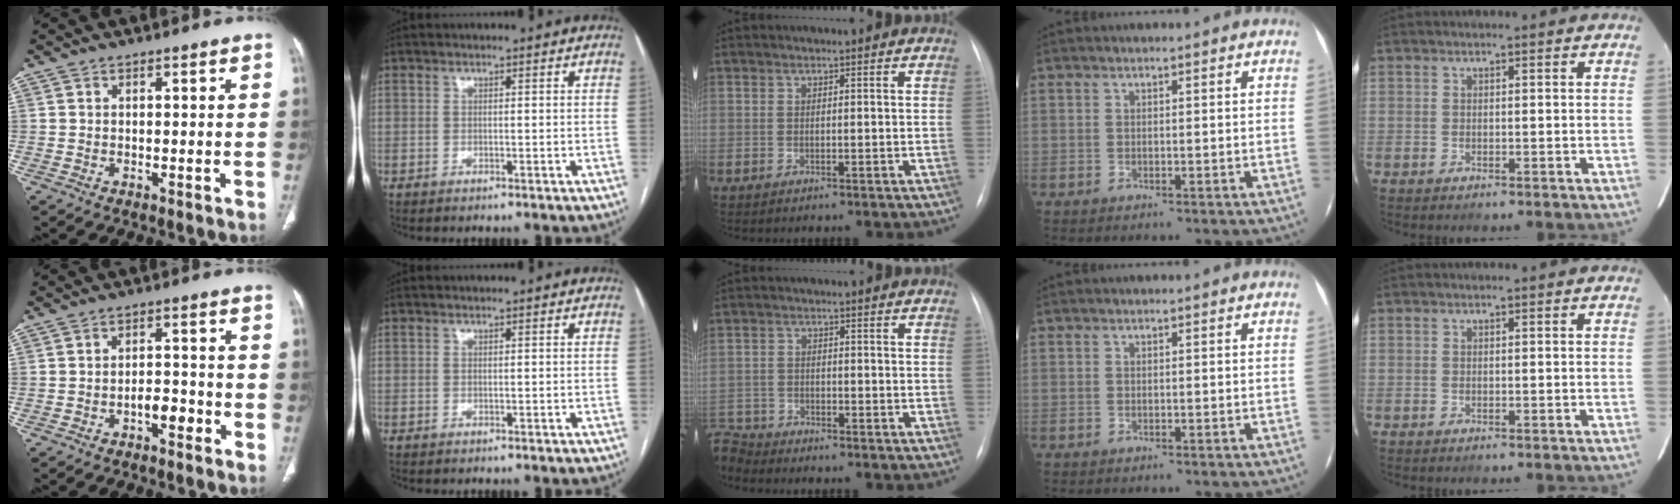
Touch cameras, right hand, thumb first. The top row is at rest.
{"thumb": {"total": 4.1, "force": [-2.0, 2.1, 2.9], "torque": [-0.032, 0.021, -0.032]}, "middle": {"total": 4.9, "force": [-4.8, 1.0, -0.5], "torque": [0.013, -0.005, -0.097]}}